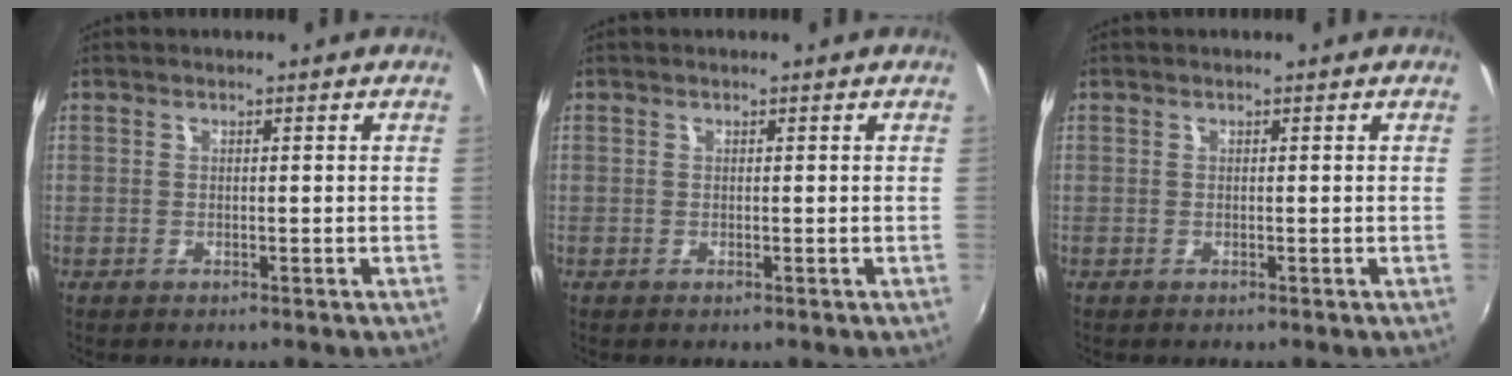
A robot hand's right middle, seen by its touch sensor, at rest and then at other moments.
{"total": 0.0}
{"total": 0.0}